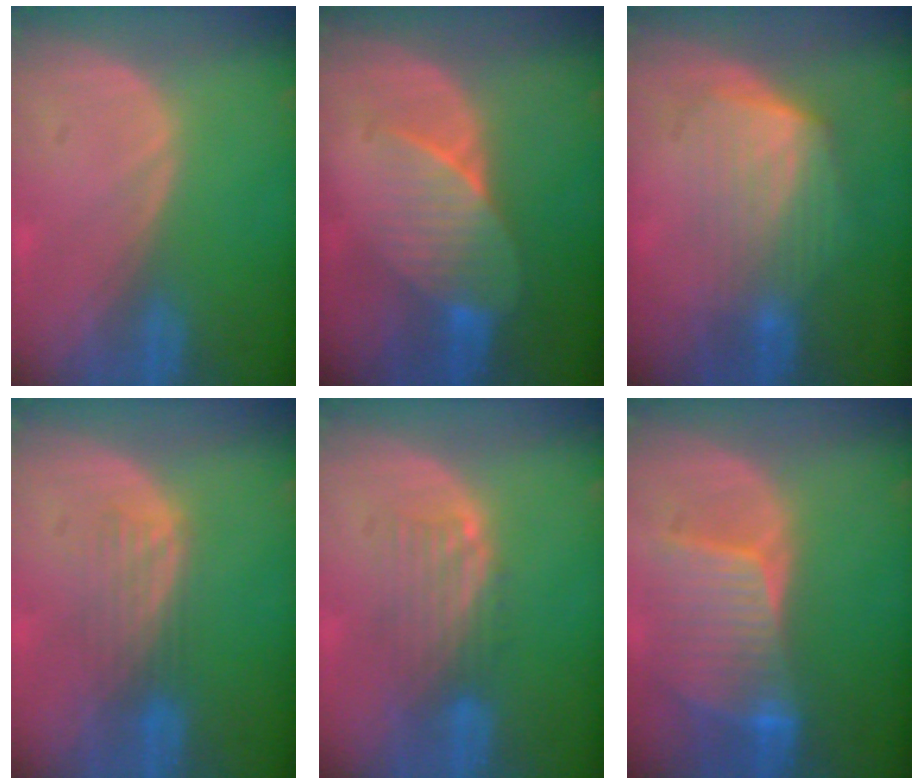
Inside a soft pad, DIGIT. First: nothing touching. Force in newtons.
{"total": 7.1, "press": 6.5, "slide": 2.8}
{"total": 6.9, "press": 6.3, "slide": 2.8}
{"total": 4.5, "press": 3.9, "slide": 2.4}
{"total": 5.0, "press": 4.3, "slide": 2.6}
{"total": 8.5, "press": 7.7, "slide": 3.6}